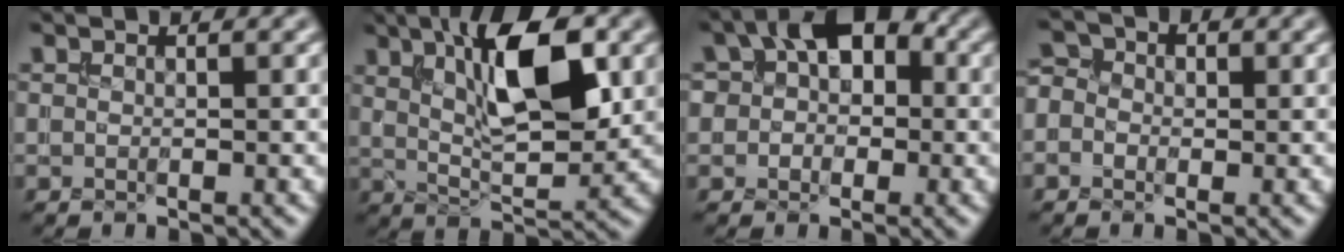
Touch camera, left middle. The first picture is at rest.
{"total": 9.2, "force": [3.0, 3.2, 8.1], "torque": [-0.125, 0.004, 0.053]}
{"total": 6.5, "force": [1.3, 4.7, 4.2], "torque": [-0.039, 0.023, 0.006]}
{"total": 2.8, "force": [-0.2, 2.5, 1.1], "torque": [0.000, 0.012, -0.028]}